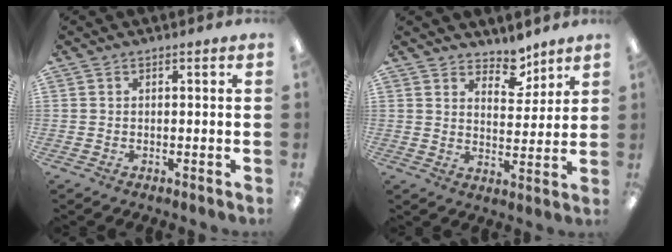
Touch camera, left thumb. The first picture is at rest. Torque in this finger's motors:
{"motor_torque": [0.40, 0.39, -0.27, 0.18, 0.00]}